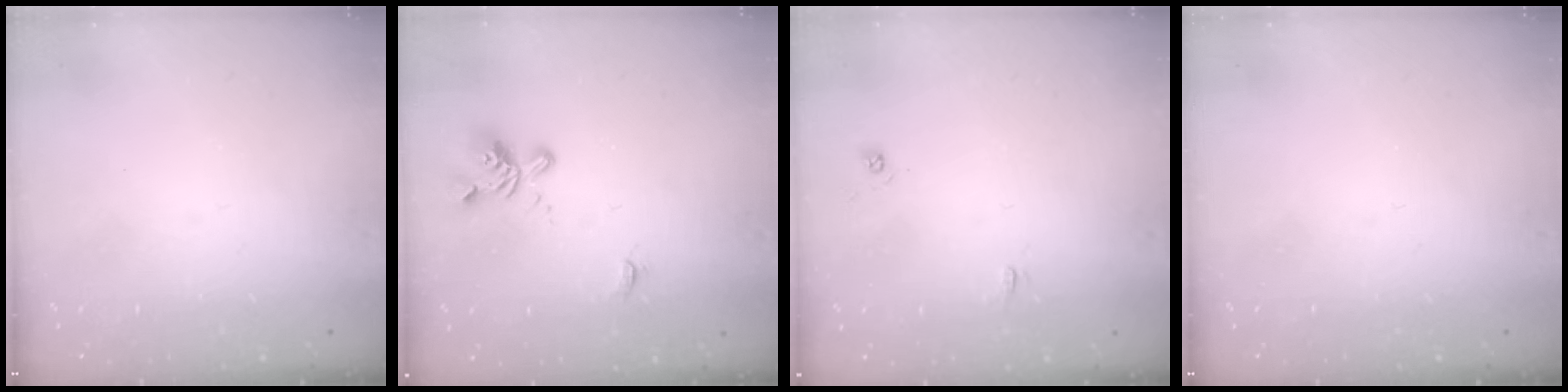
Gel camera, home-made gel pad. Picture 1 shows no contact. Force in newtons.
{"total": 2.0, "press": 1.6, "slide": 1.2}
{"total": 2.6, "press": 2.5, "slide": 0.3}
{"total": 0.0}